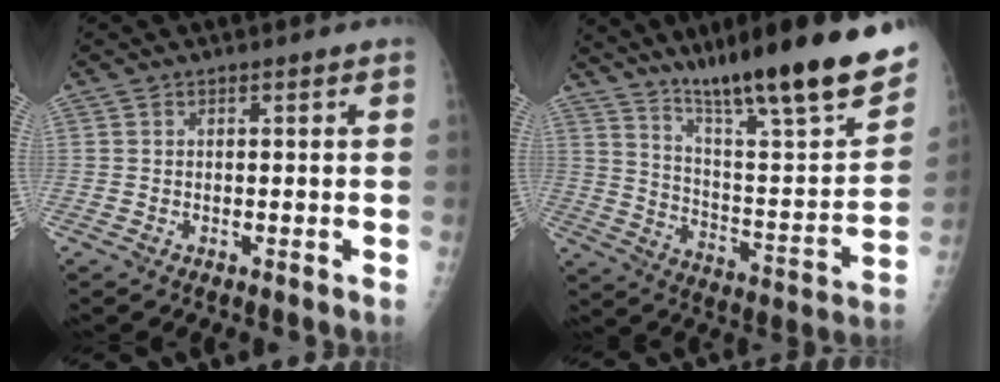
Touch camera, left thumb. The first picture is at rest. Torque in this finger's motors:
{"motor_torque": [0.56, 0.49, 1.54, -1.23, 0.41]}